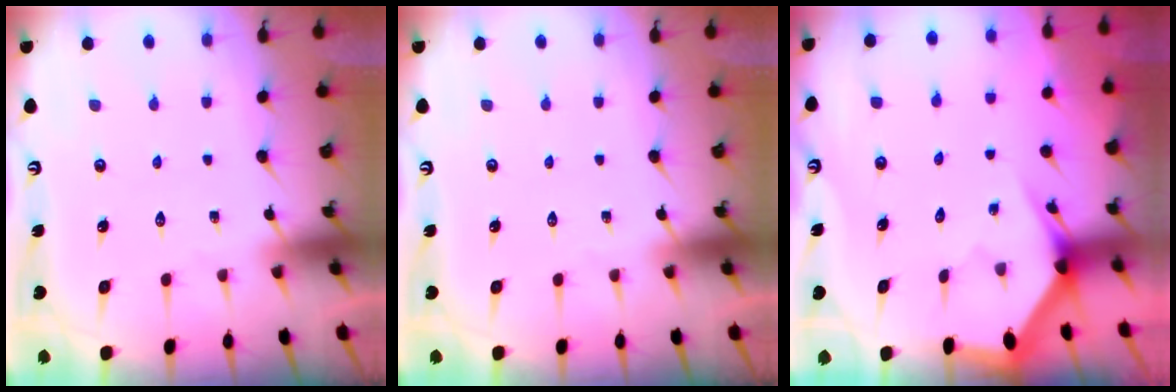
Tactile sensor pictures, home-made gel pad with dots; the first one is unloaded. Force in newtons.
{"total": 0.0}
{"total": 3.1, "press": 3.1, "slide": 0.0}